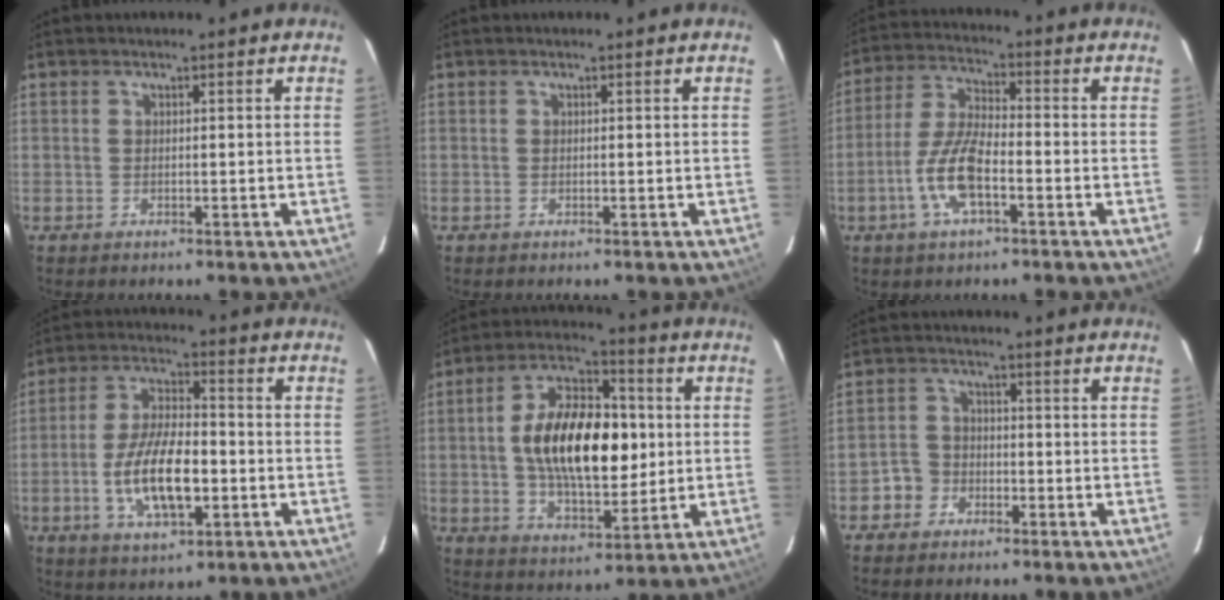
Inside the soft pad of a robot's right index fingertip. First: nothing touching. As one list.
[{"total": 0.0}, {"total": 10.0, "force": [-3.9, 3.2, 8.7], "torque": [-0.186, 0.001, -0.077]}, {"total": 12.8, "force": [-3.3, 5.3, 11.2], "torque": [-0.225, -0.004, -0.054]}, {"total": 18.5, "force": [1.1, 9.6, 15.7], "torque": [-0.271, 0.022, 0.021]}, {"total": 4.3, "force": [-2.6, 3.5, 0.2], "torque": [-0.008, 0.016, -0.050]}]